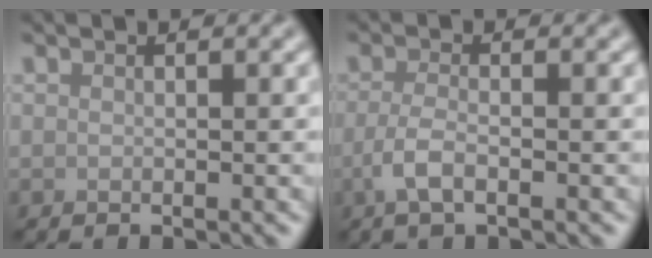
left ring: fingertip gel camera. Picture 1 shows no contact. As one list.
[{"total": 2.3, "force": [-0.9, 0.7, 2.0], "torque": [-0.044, -0.001, -0.023]}]